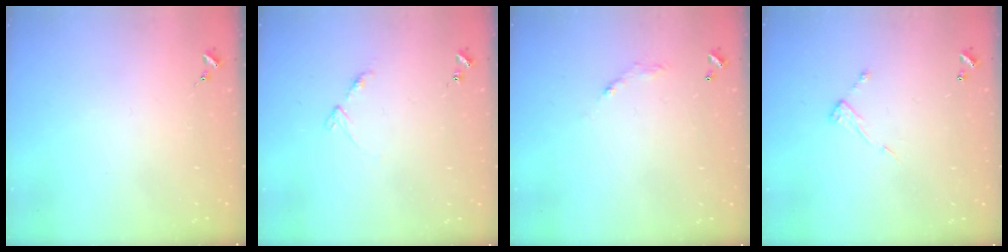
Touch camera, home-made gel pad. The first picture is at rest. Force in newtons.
{"total": 5.9, "press": 5.9, "slide": 0.7}
{"total": 5.7, "press": 5.7, "slide": 0.4}
{"total": 6.4, "press": 6.4, "slide": 0.2}